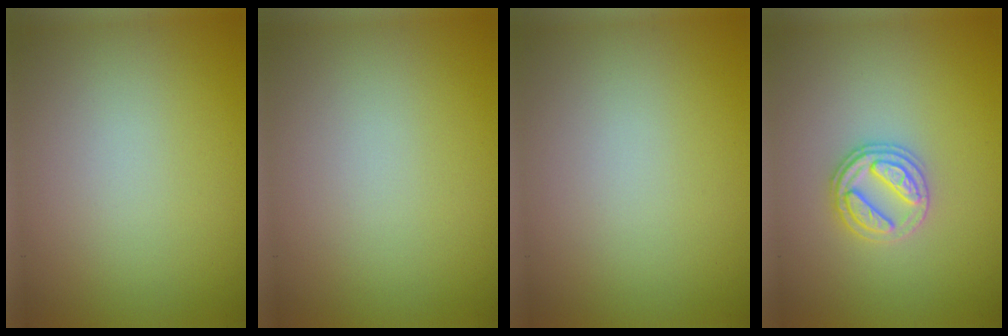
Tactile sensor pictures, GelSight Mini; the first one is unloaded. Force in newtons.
{"total": 0.0}
{"total": 0.0}
{"total": 2.7, "press": 2.7, "slide": 0.5}